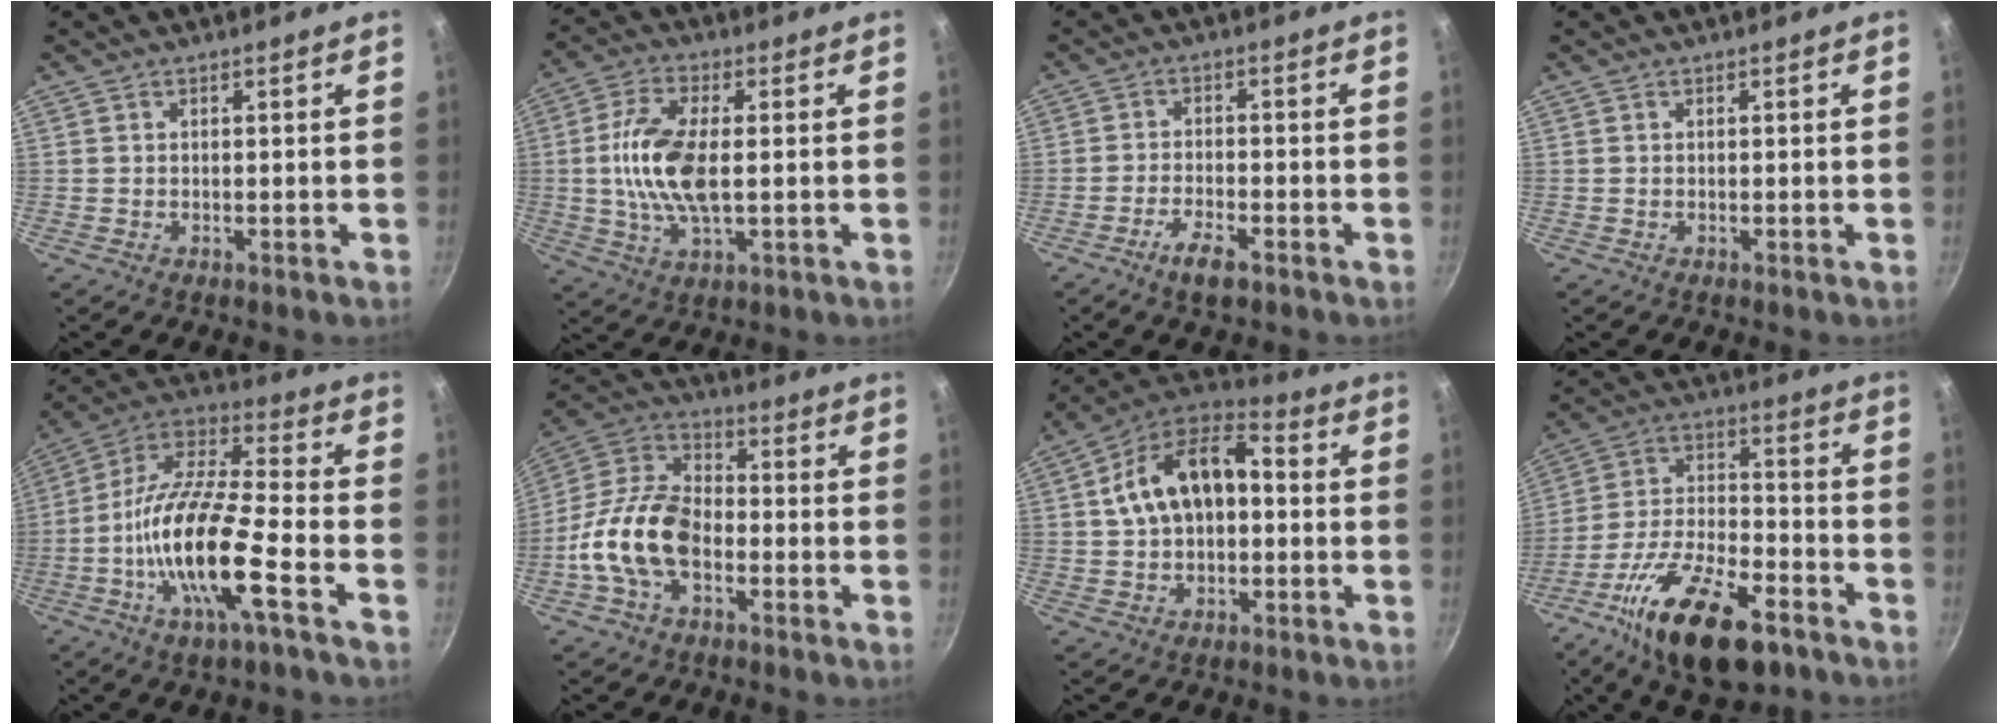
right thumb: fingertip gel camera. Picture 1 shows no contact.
{"total": 11.9, "force": [0.2, 5.3, 10.7], "torque": [-0.214, 0.008, -0.001]}
{"total": 4.9, "force": [-3.1, 1.5, 3.5], "torque": [-0.066, 0.017, -0.059]}
{"total": 0.0}
{"total": 19.0, "force": [-6.5, 5.0, 17.1], "torque": [-0.321, 0.036, -0.141]}
{"total": 15.4, "force": [-4.2, 9.4, 11.4], "torque": [-0.191, 0.044, -0.100]}
{"total": 16.5, "force": [1.2, 10.4, 12.7], "torque": [-0.204, 0.044, 0.006]}
{"total": 20.9, "force": [-12.0, 8.9, 14.7], "torque": [-0.243, 0.051, -0.210]}